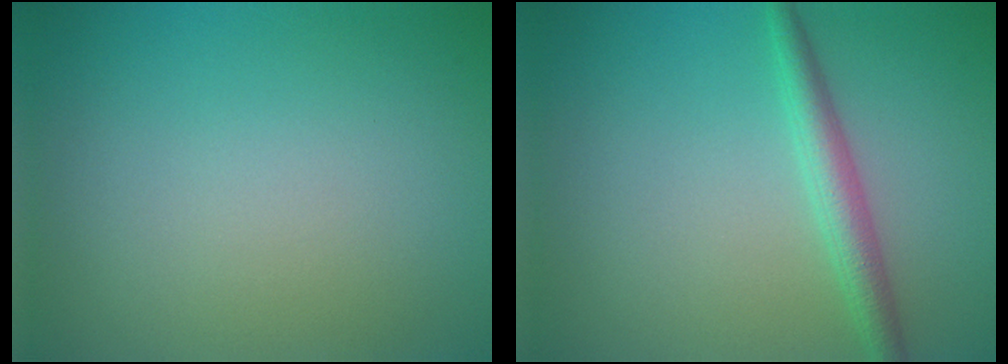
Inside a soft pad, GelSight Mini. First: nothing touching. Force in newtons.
{"total": 2.7, "press": 2.7, "slide": 0.1}